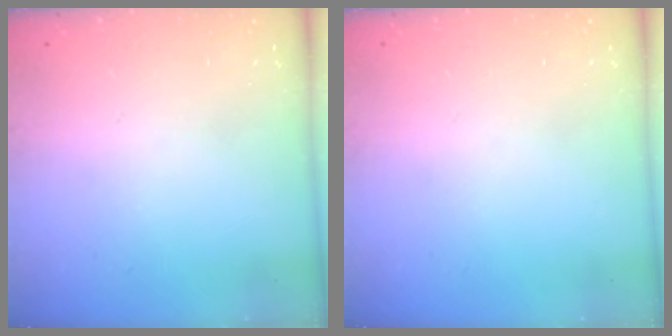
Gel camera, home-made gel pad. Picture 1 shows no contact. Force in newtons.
{"total": 0.0}